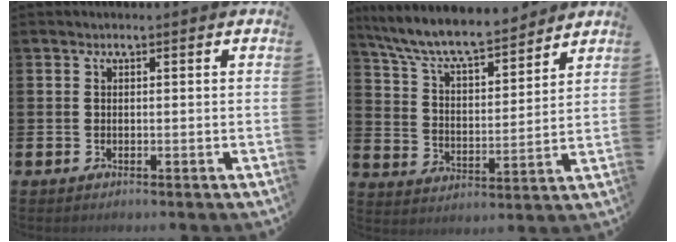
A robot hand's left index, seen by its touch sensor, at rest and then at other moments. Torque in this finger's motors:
{"motor_torque": [0.98, -1.16, 0.93, 0.21]}